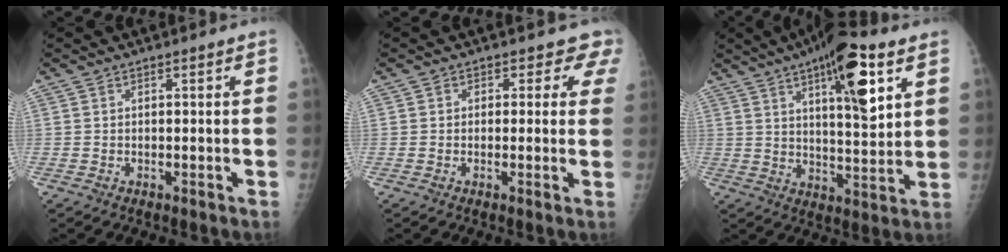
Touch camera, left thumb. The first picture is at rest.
{"total": 3.5, "force": [2.2, 2.7, -0.3], "torque": [0.045, -0.008, 0.000]}
{"total": 15.6, "force": [7.4, 4.5, 13.0], "torque": [-0.181, -0.030, 0.113]}